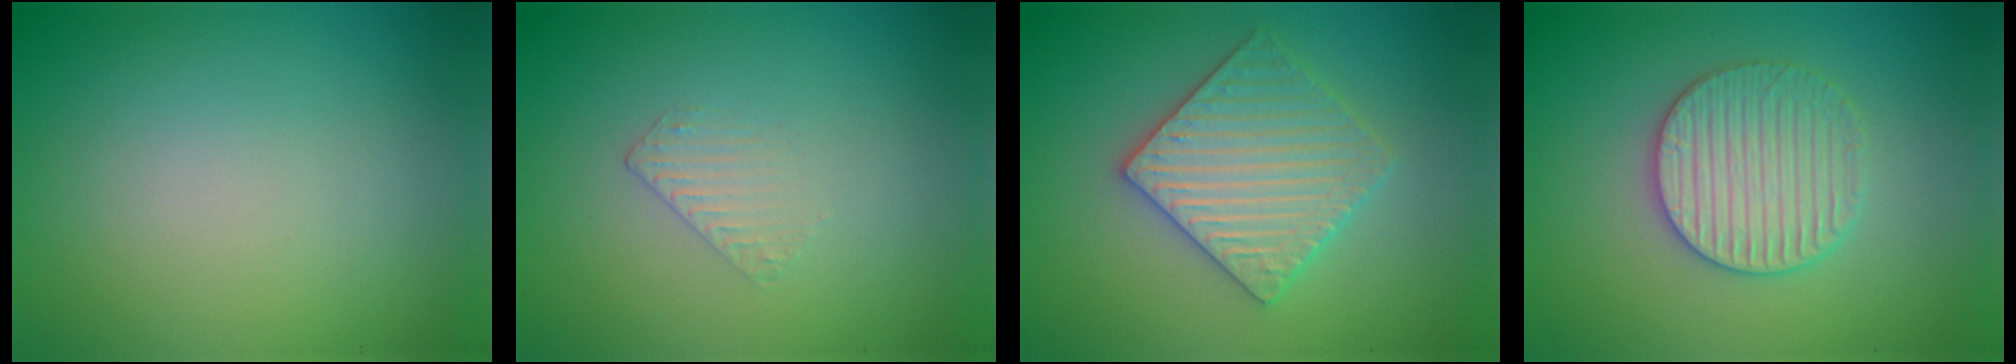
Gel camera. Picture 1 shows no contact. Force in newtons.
{"total": 0.9, "press": 0.2, "slide": 0.9}
{"total": 4.3, "press": 4.1, "slide": 1.0}
{"total": 4.0, "press": 3.9, "slide": 0.8}